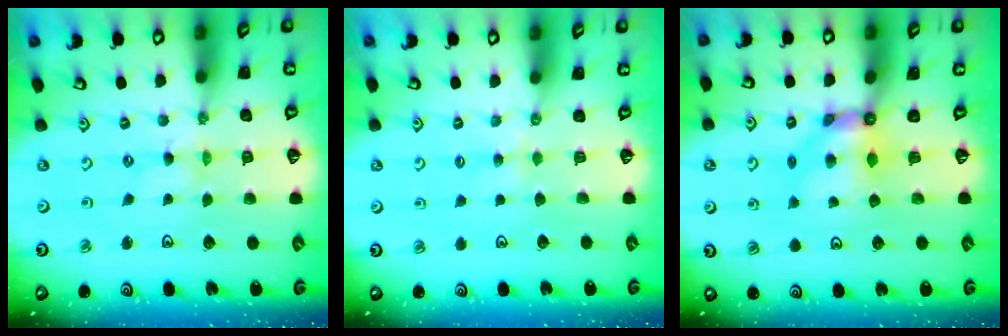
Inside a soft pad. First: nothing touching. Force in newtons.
{"total": 2.4, "press": 2.3, "slide": 0.4}
{"total": 6.3, "press": 6.3, "slide": 0.4}